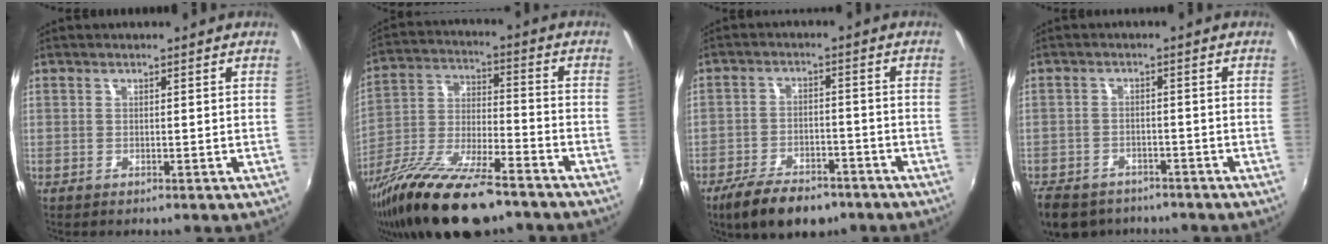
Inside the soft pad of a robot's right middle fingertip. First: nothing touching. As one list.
[{"total": 20.3, "force": [-14.5, 5.7, 13.1], "torque": [-0.259, -0.039, -0.254]}, {"total": 11.5, "force": [-8.3, 5.1, 6.1], "torque": [-0.138, -0.011, -0.136]}, {"total": 11.2, "force": [-8.6, 6.0, 4.0], "torque": [-0.111, -0.012, -0.135]}]